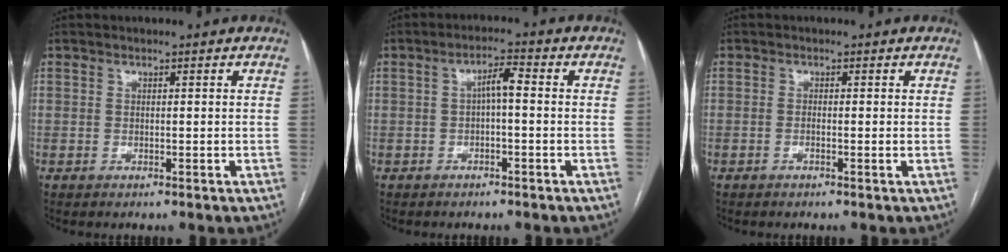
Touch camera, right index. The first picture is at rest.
{"total": 3.4, "force": [0.0, 0.8, 3.3], "torque": [-0.058, 0.014, -0.001]}
{"total": 0.9, "force": [-0.3, 0.0, 0.9], "torque": [-0.015, 0.003, -0.003]}